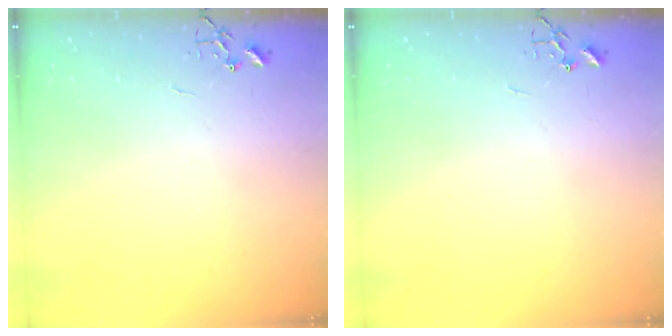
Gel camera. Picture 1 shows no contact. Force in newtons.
{"total": 0.0}